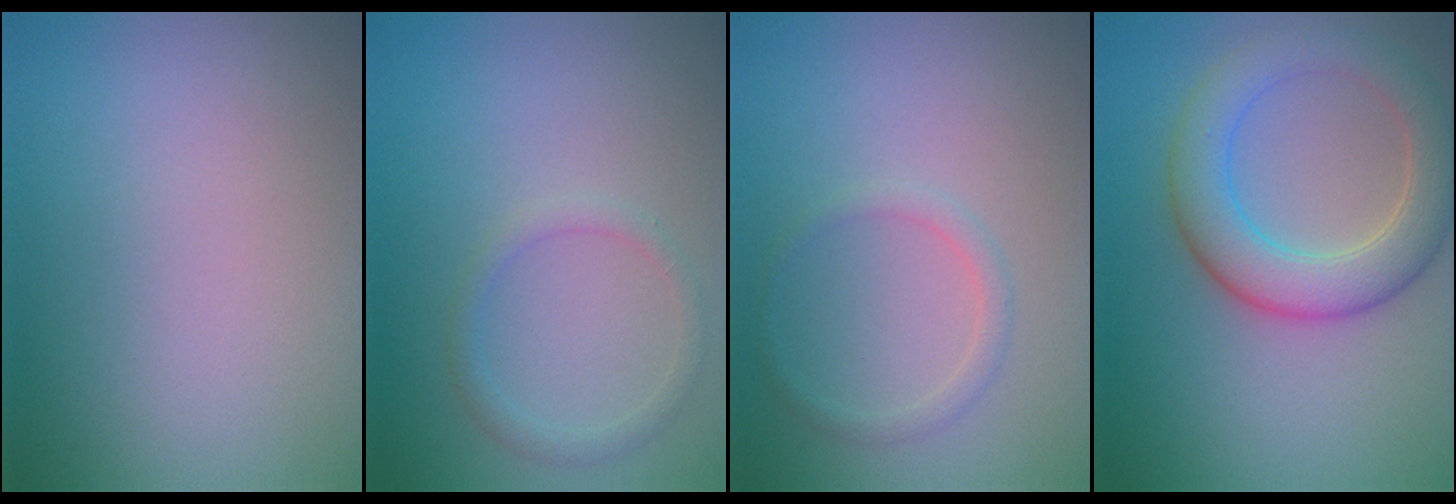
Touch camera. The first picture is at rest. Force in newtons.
{"total": 1.4, "press": 1.4, "slide": 0.2}
{"total": 1.1, "press": 1.1, "slide": 0.1}
{"total": 6.0, "press": 5.9, "slide": 0.5}